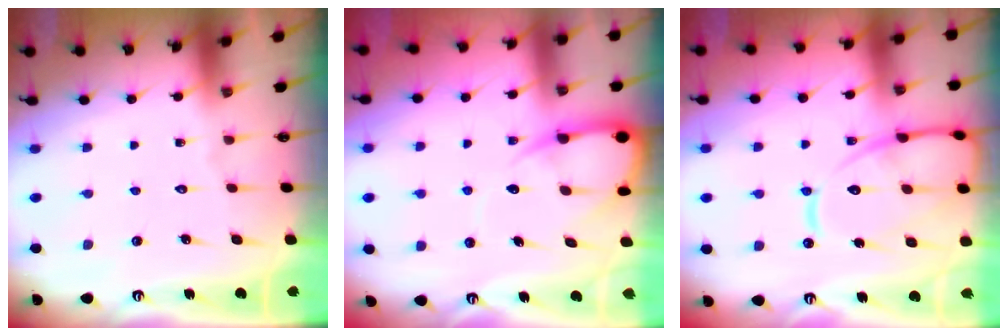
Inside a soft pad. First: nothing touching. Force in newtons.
{"total": 8.4, "press": 8.4, "slide": 0.9}
{"total": 16.0, "press": 15.9, "slide": 1.5}